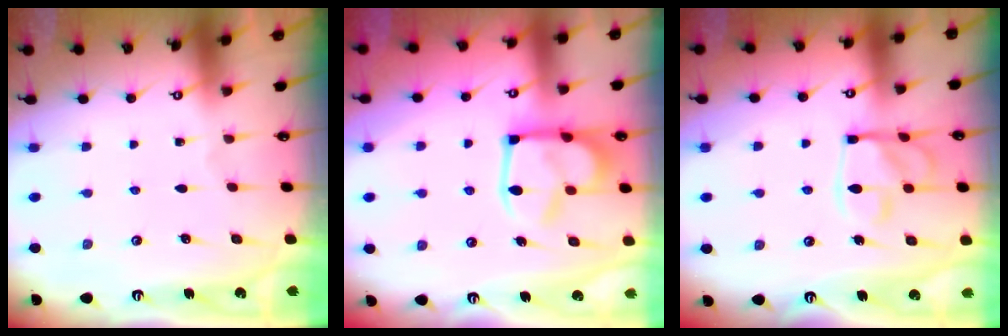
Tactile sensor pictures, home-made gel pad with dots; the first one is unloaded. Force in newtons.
{"total": 9.4, "press": 9.3, "slide": 1.3}
{"total": 14.3, "press": 14.2, "slide": 1.6}